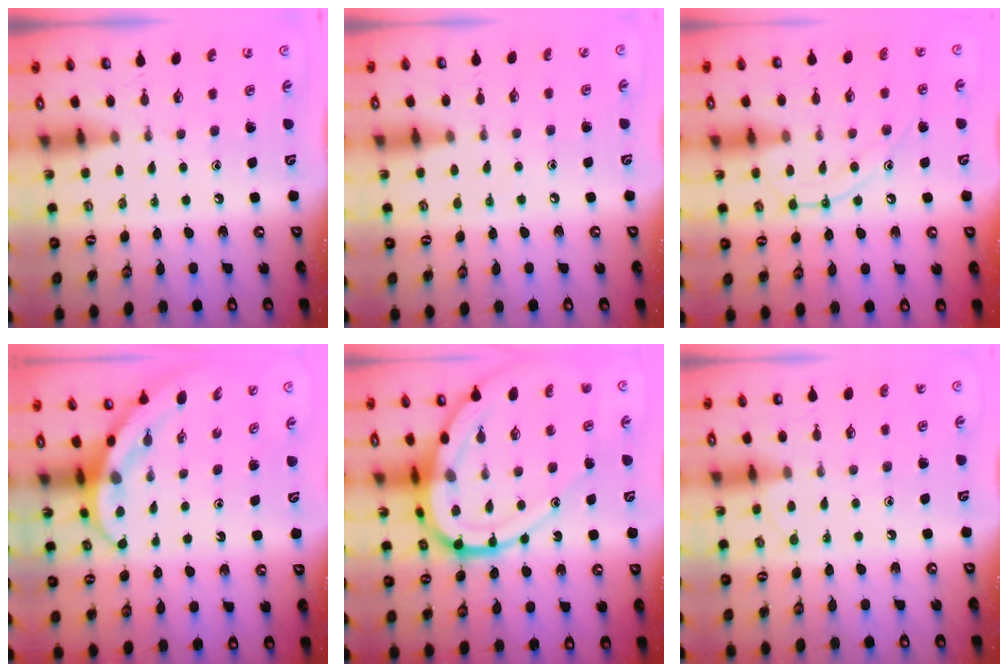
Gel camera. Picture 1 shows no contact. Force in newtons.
{"total": 3.4, "press": 3.4, "slide": 0.5}
{"total": 11.5, "press": 11.4, "slide": 1.1}
{"total": 4.0, "press": 4.0, "slide": 0.4}
{"total": 19.1, "press": 19.0, "slide": 2.0}
{"total": 5.2, "press": 5.2, "slide": 0.6}